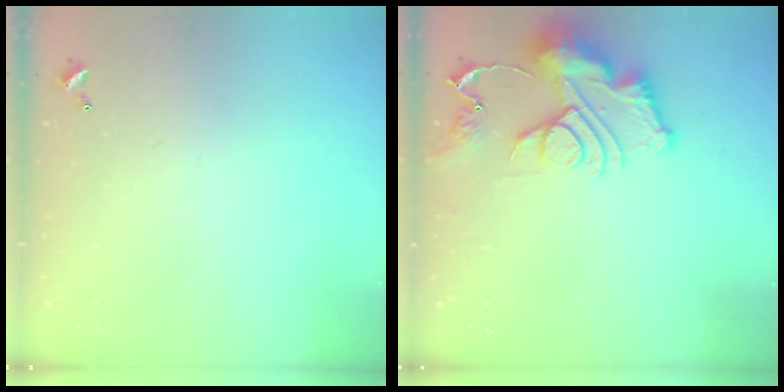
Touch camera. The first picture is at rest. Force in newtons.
{"total": 13.4, "press": 13.4, "slide": 1.4}